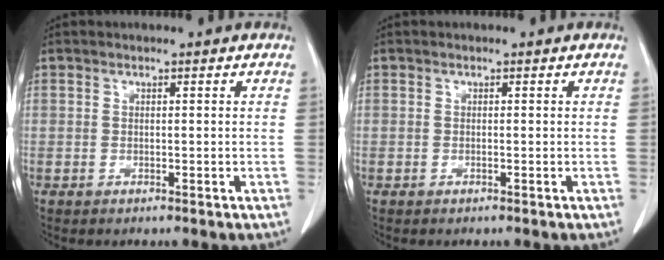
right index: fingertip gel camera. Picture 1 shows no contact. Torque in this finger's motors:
{"motor_torque": [0.08, 0.03, 0.01, 0.01]}